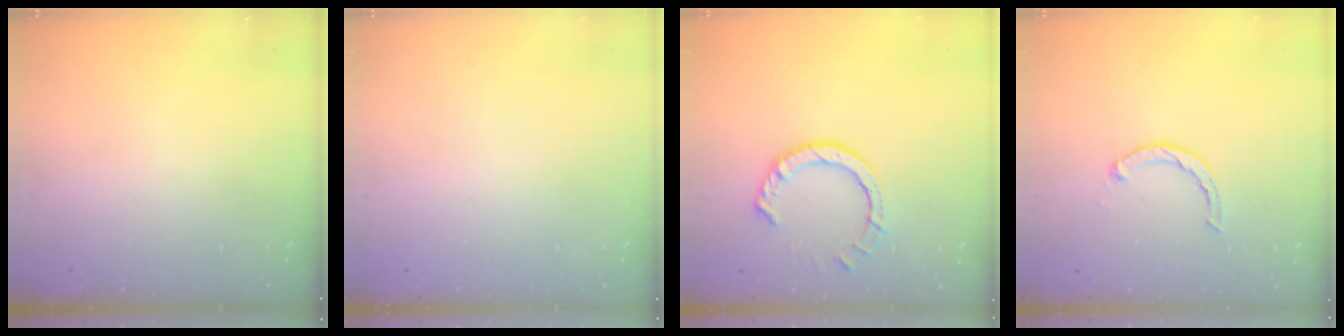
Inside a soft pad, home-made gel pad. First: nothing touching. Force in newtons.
{"total": 2.4, "press": 2.4, "slide": 0.2}
{"total": 8.9, "press": 8.8, "slide": 0.8}
{"total": 3.1, "press": 3.0, "slide": 0.5}